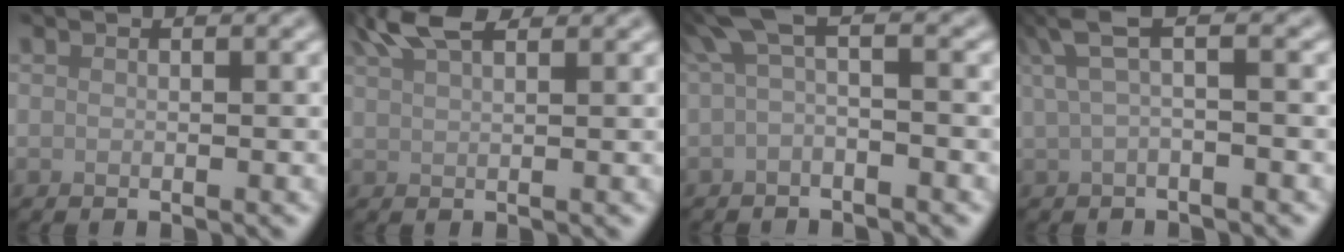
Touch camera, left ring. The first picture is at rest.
{"total": 4.7, "force": [3.5, 1.4, 2.8], "torque": [-0.062, 0.019, 0.065]}
{"total": 3.4, "force": [0.4, 0.9, 3.3], "torque": [-0.060, 0.004, -0.002]}
{"total": 3.3, "force": [1.3, 0.7, 3.0], "torque": [-0.058, 0.011, 0.018]}